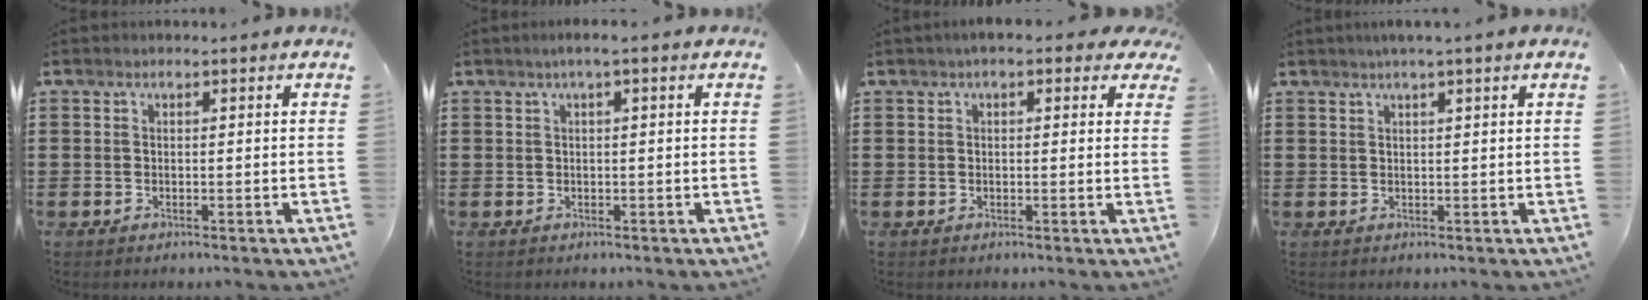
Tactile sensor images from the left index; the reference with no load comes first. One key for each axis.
{"total": 1.3, "fx": 0.1, "fy": 0.1, "fz": 1.3, "tx": -0.020, "ty": -0.002, "tz": 0.003}
{"total": 2.3, "fx": 1.3, "fy": 1.1, "fz": 1.5, "tx": -0.035, "ty": 0.009, "tz": 0.021}
{"total": 1.6, "fx": 1.1, "fy": -0.4, "fz": 1.2, "tx": -0.022, "ty": 0.000, "tz": 0.020}